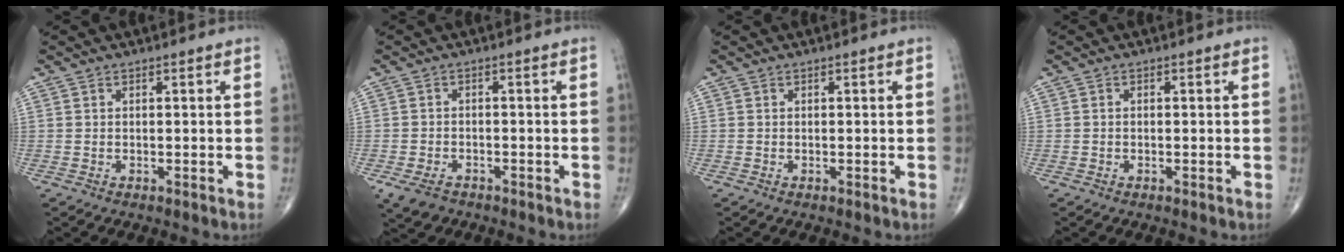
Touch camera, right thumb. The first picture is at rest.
{"total": 4.4, "force": [-2.7, 2.8, 2.0], "torque": [-0.042, 0.006, -0.044]}
{"total": 0.0}
{"total": 0.0}